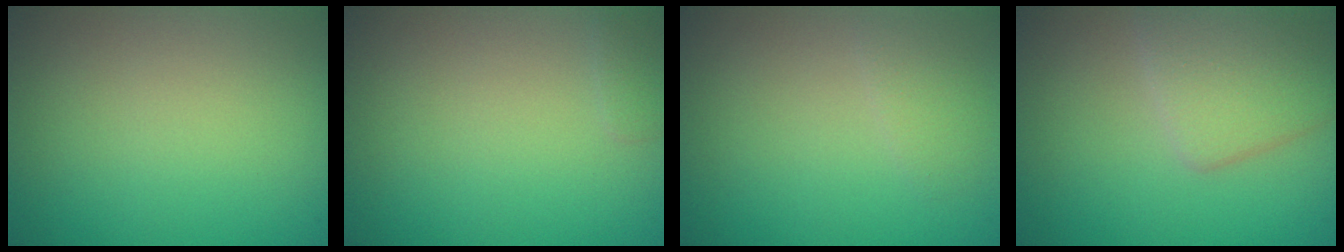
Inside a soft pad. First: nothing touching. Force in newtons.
{"total": 0.7, "press": 0.7, "slide": 0.0}
{"total": 1.2, "press": 1.2, "slide": 0.0}
{"total": 3.6, "press": 3.6, "slide": 0.1}